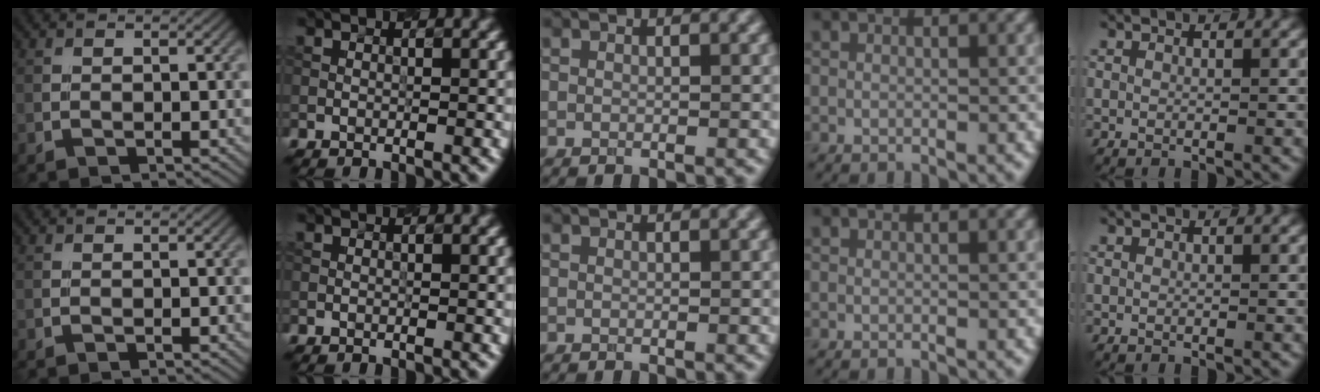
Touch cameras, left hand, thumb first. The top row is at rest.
{}